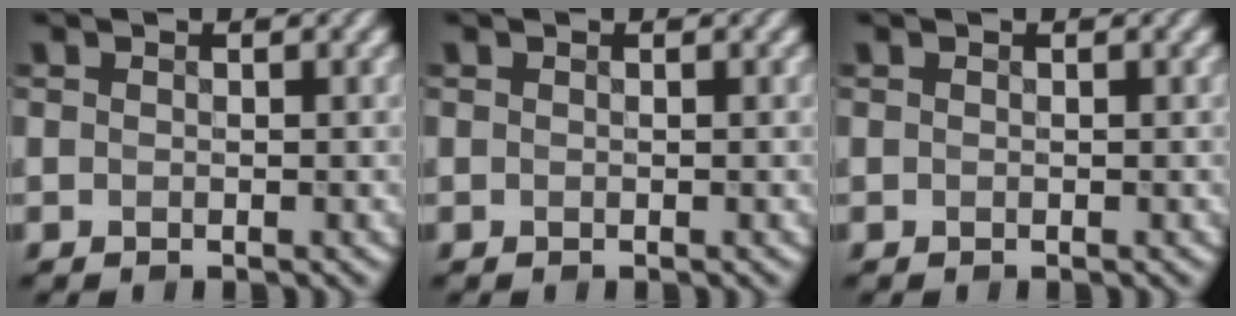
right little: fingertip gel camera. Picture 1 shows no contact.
{"total": 0.0}
{"total": 0.0}